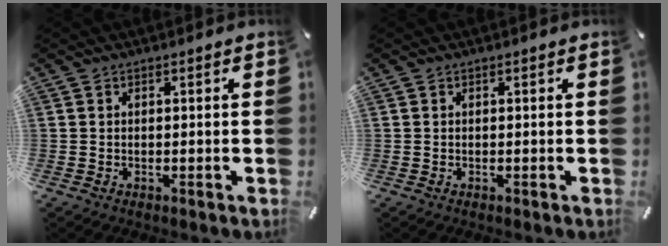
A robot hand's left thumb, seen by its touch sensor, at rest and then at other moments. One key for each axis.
{"total": 0.0}